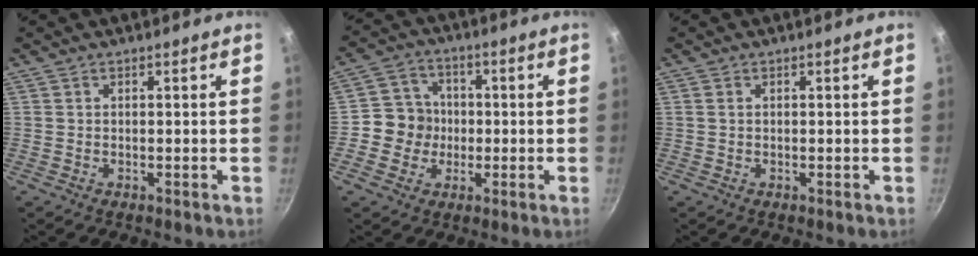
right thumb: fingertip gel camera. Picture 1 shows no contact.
{"total": 7.4, "force": [-1.0, 7.0, 2.2], "torque": [-0.004, 0.018, -0.035]}
{"total": 0.7, "force": [0.2, 0.5, 0.5], "torque": [-0.010, 0.001, 0.002]}